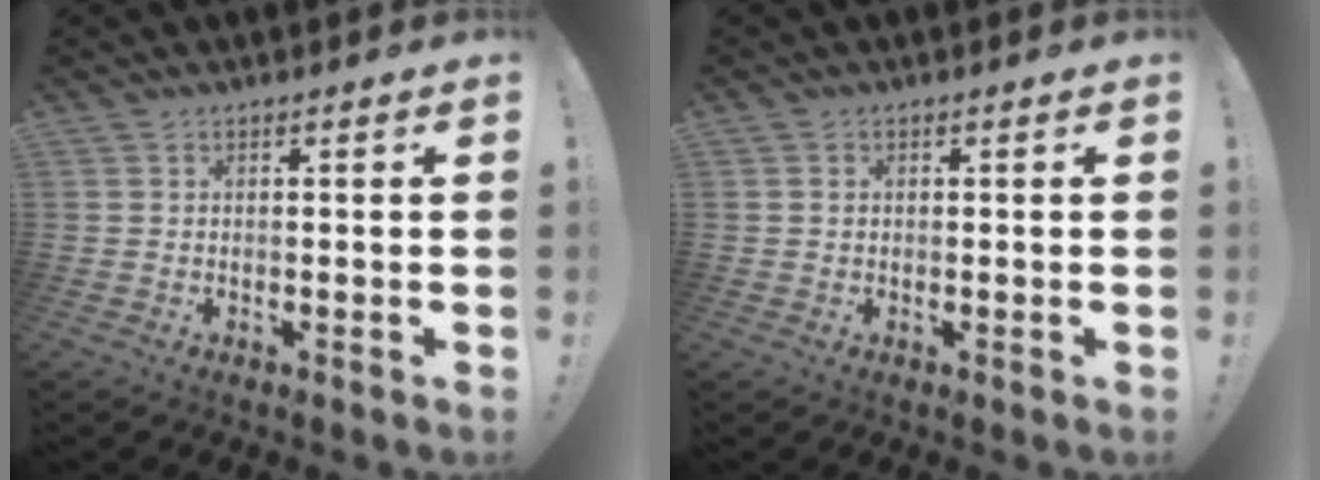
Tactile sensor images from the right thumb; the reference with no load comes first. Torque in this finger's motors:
{"motor_torque": [-0.03, 0.06, 0.05, 0.11, -0.03]}